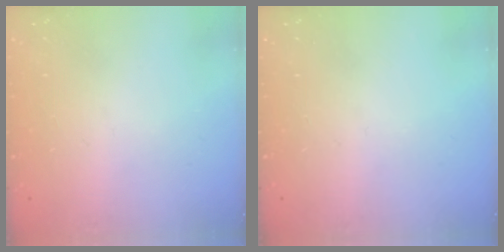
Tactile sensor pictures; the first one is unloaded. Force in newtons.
{"total": 0.0}